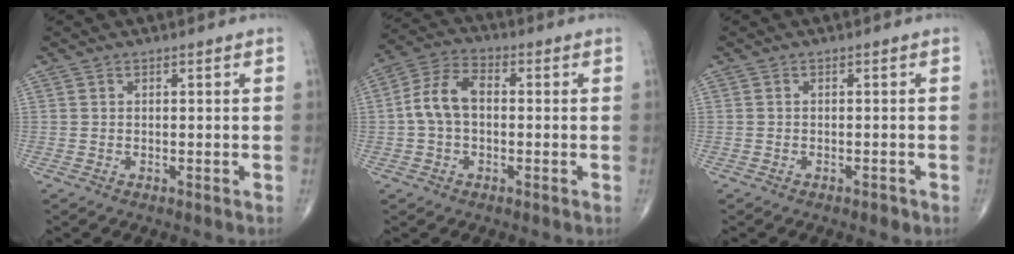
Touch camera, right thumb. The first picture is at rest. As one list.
[{"total": 8.1, "force": [-0.2, 5.2, 6.2], "torque": [-0.120, 0.028, -0.014]}, {"total": 1.0, "force": [-0.7, 0.5, 0.6], "torque": [-0.006, 0.001, -0.011]}]